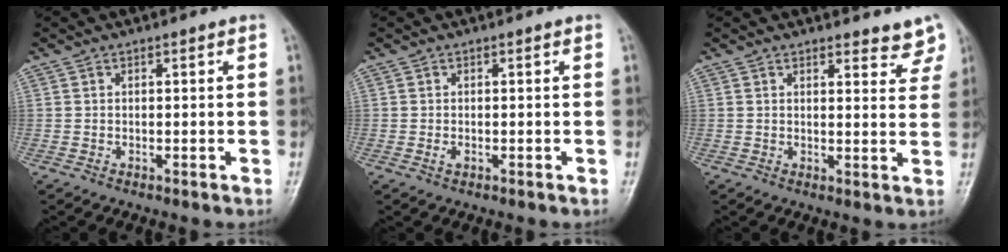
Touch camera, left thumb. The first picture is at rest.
{"total": 0.9, "force": [0.0, 0.4, 0.8], "torque": [-0.016, 0.002, 0.001]}
{"total": 5.6, "force": [5.1, 1.8, 1.4], "torque": [0.015, -0.031, 0.044]}